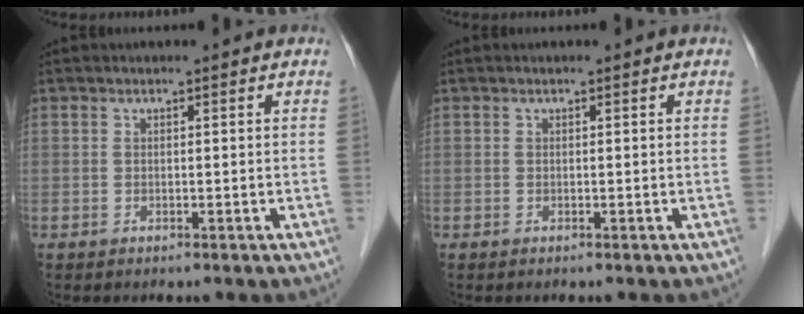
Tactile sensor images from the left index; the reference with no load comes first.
{"total": 0.0}